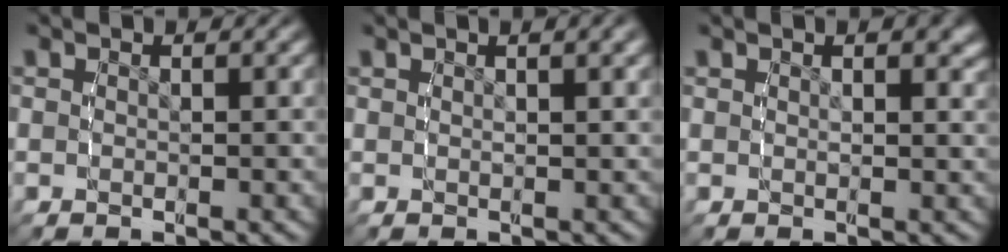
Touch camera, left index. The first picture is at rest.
{"total": 1.5, "force": [0.8, -0.3, 1.3], "torque": [-0.014, 0.002, 0.018]}
{"total": 1.5, "force": [0.9, 0.2, 1.2], "torque": [-0.012, -0.003, 0.017]}